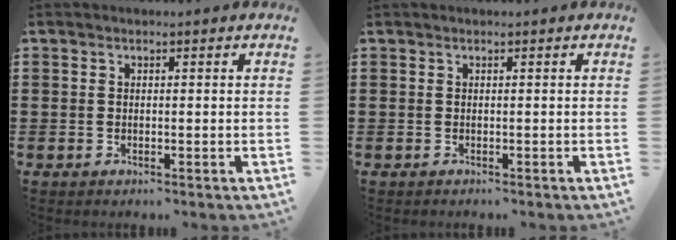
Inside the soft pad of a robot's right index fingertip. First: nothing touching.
{"total": 0.5, "force": [0.5, 0.2, -0.1], "torque": [0.003, 0.003, 0.008]}